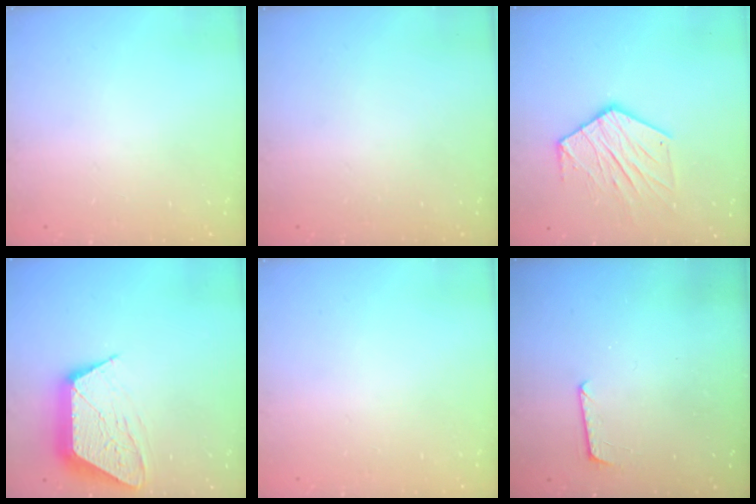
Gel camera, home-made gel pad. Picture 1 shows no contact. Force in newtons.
{"total": 0.0}
{"total": 13.2, "press": 13.2, "slide": 1.0}
{"total": 12.6, "press": 12.6, "slide": 0.8}
{"total": 0.0}
{"total": 5.9, "press": 5.9, "slide": 0.4}